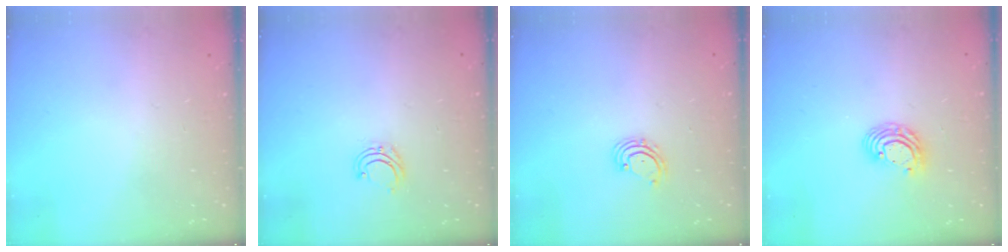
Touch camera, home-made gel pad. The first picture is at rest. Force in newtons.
{"total": 4.6, "press": 4.5, "slide": 0.5}
{"total": 2.5, "press": 2.4, "slide": 0.4}
{"total": 7.6, "press": 7.5, "slide": 1.2}